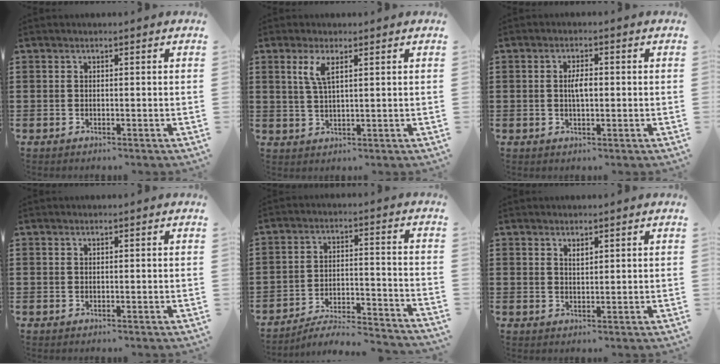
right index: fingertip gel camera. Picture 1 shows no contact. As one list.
[{"total": 3.7, "force": [1.8, 1.0, 3.1], "torque": [-0.067, 0.005, 0.030]}, {"total": 3.0, "force": [0.2, 1.1, 2.8], "torque": [-0.053, 0.002, 0.001]}, {"total": 0.0}, {"total": 5.3, "force": [-5.0, 0.3, 1.6], "torque": [-0.035, -0.004, -0.102]}, {"total": 1.2, "force": [1.1, 0.4, 0.5], "torque": [-0.011, 0.001, 0.020]}]